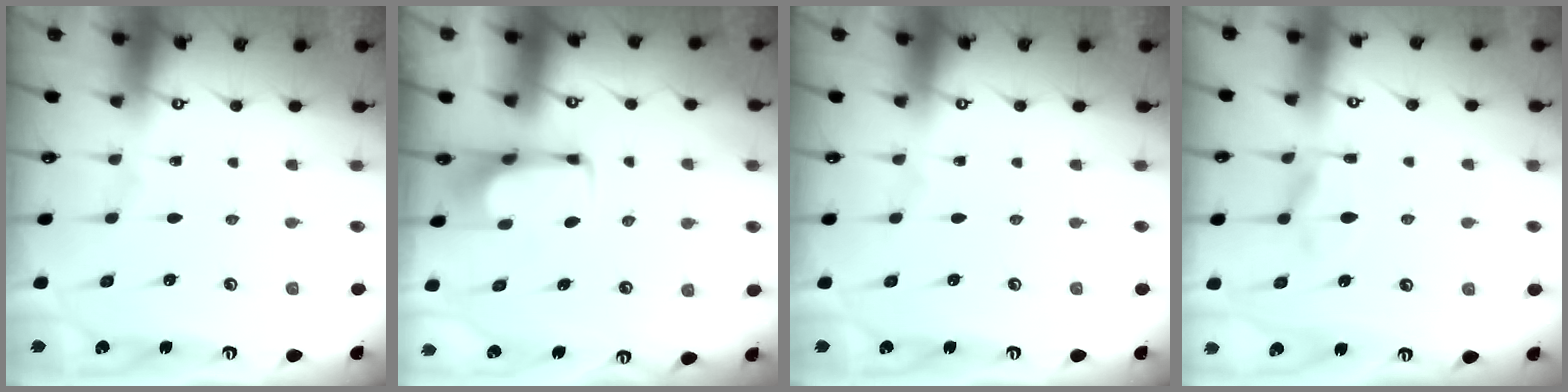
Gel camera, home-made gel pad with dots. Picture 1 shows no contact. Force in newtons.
{"total": 1.6, "press": 1.5, "slide": 0.3}
{"total": 0.0}
{"total": 2.0, "press": 1.5, "slide": 1.3}